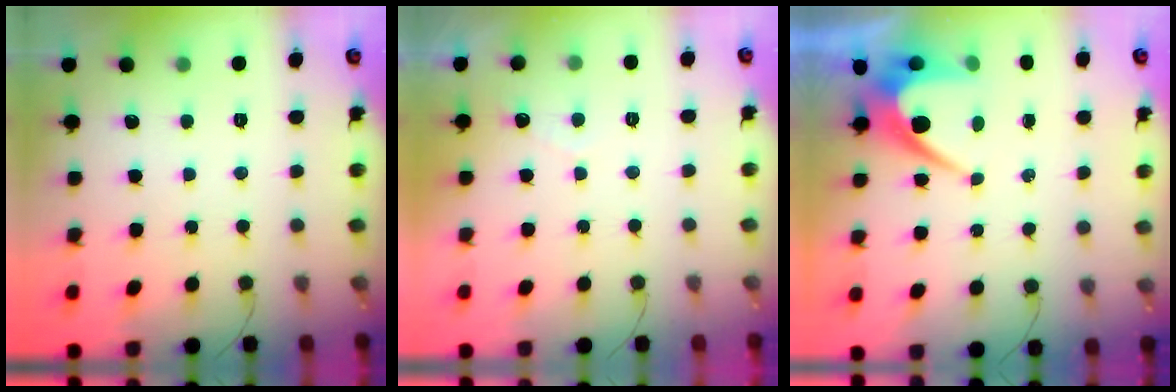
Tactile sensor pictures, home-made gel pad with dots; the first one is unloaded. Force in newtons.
{"total": 2.5, "press": 2.5, "slide": 0.1}
{"total": 7.7, "press": 7.7, "slide": 0.1}